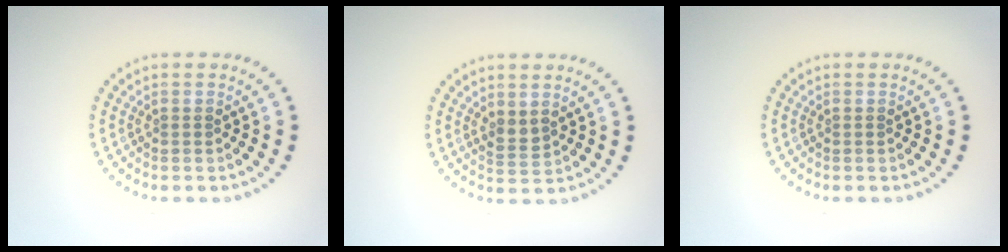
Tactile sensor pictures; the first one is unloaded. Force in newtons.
{"total": 1.4, "press": 1.1, "slide": 0.8}
{"total": 0.0}